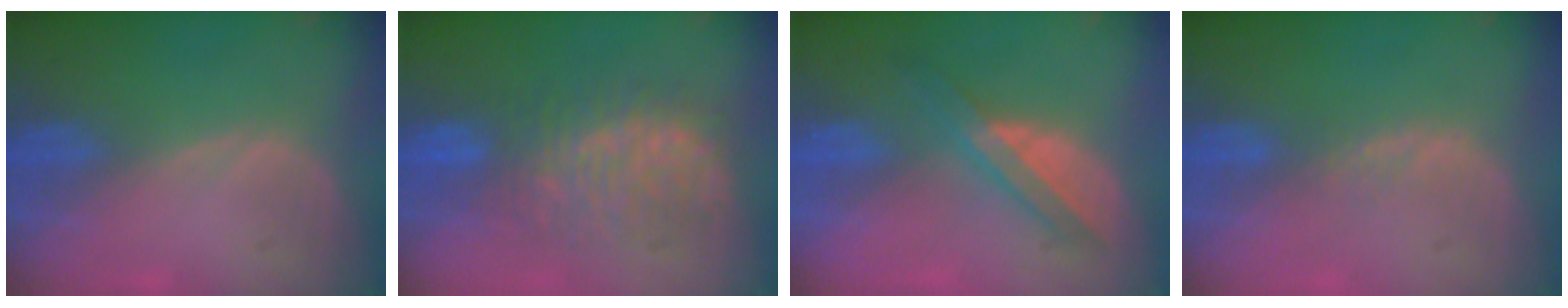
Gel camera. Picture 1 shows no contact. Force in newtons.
{"total": 9.1, "press": 9.1, "slide": 0.6}
{"total": 5.9, "press": 5.3, "slide": 2.5}
{"total": 1.0, "press": 1.0, "slide": 0.2}